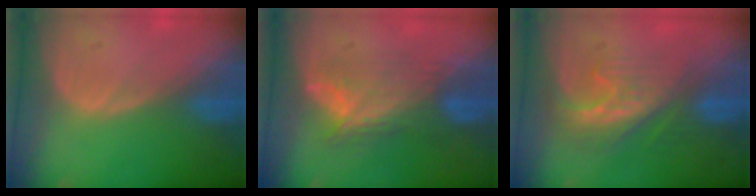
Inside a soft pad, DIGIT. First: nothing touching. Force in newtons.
{"total": 7.0, "press": 6.8, "slide": 1.9}
{"total": 8.6, "press": 7.3, "slide": 4.6}